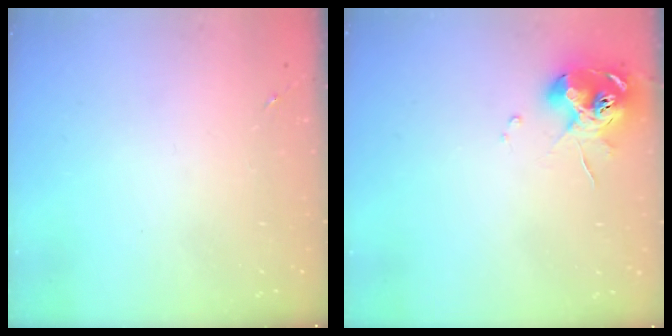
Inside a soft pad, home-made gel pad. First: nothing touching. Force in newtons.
{"total": 10.5, "press": 10.4, "slide": 1.3}